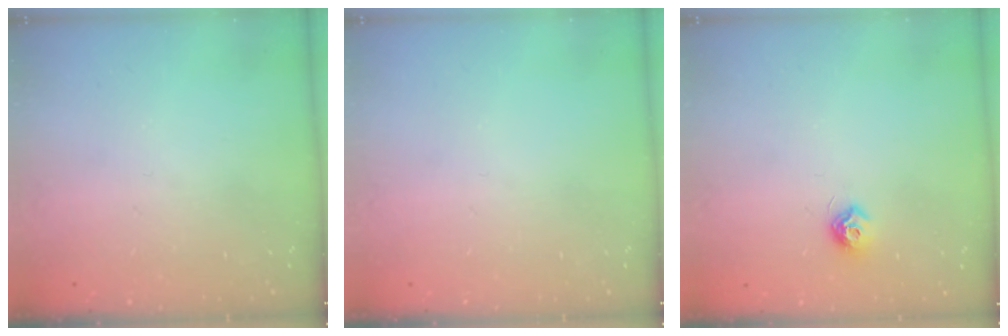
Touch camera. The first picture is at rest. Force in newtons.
{"total": 0.0}
{"total": 7.2, "press": 7.2, "slide": 0.5}